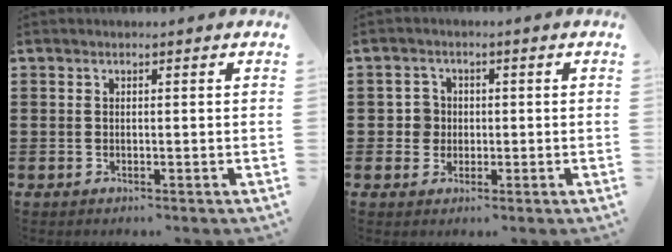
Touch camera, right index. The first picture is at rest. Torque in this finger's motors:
{"motor_torque": [0.22, -0.06, 0.00, 0.00]}